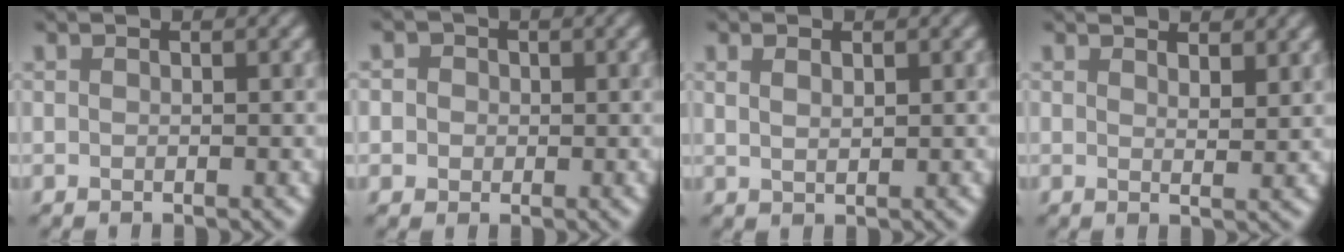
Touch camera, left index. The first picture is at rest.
{"total": 3.5, "force": [1.1, 2.9, 1.5], "torque": [-0.007, 0.020, -0.006]}
{"total": 1.3, "force": [0.7, 0.6, 0.9], "torque": [-0.021, -0.001, 0.018]}
{"total": 2.2, "force": [1.9, 0.5, 1.1], "torque": [-0.015, -0.002, 0.032]}